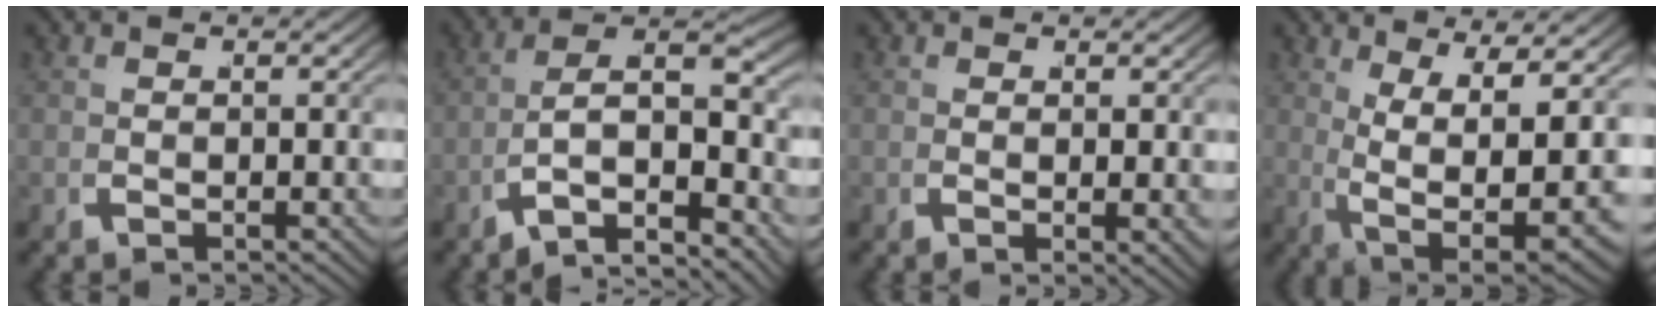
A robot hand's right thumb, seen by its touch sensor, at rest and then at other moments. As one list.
[{"total": 10.0, "force": [-1.8, 6.3, 7.6], "torque": [-0.155, -0.038, -0.018]}, {"total": 1.5, "force": [0.3, 0.5, 1.4], "torque": [-0.024, 0.002, 0.003]}, {"total": 9.5, "force": [0.1, 4.8, 8.2], "torque": [-0.141, -0.037, 0.030]}]